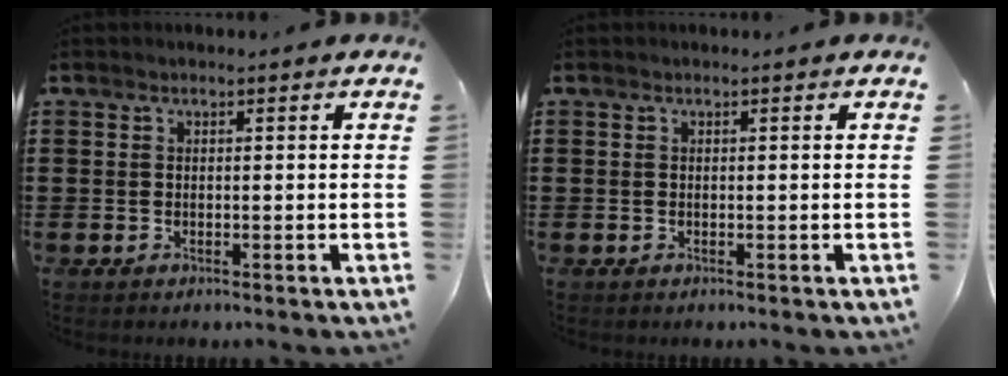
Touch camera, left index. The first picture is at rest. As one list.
[{"total": 0.0}]